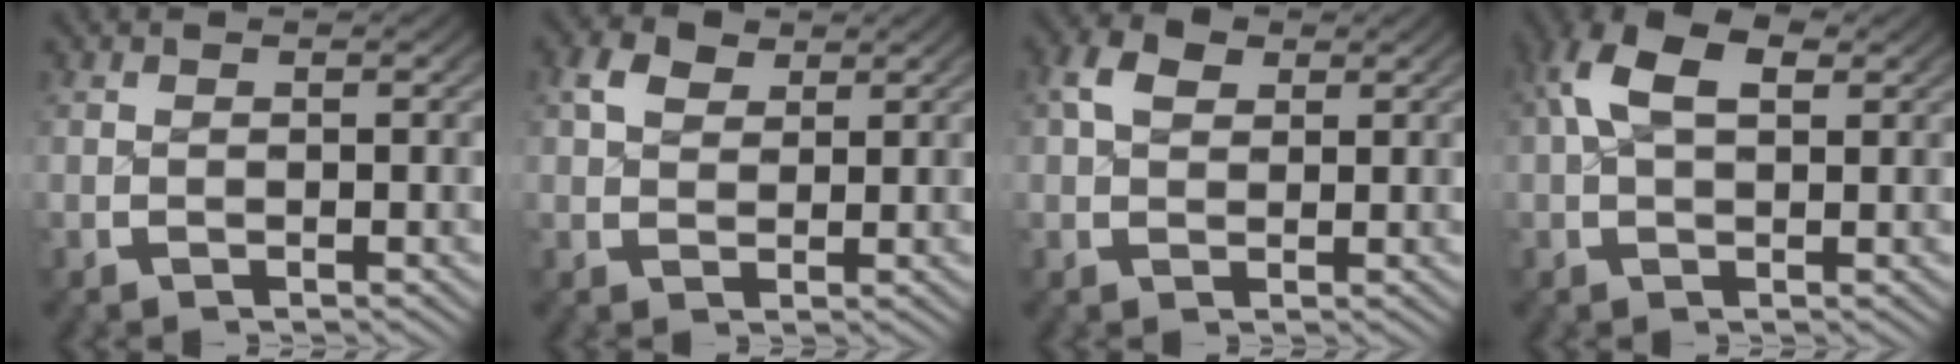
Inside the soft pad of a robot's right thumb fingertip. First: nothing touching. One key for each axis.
{"total": 3.3, "fx": 2.2, "fy": 1.8, "fz": 1.6, "tx": -0.023, "ty": 0.004, "tz": 0.038}
{"total": 3.3, "fx": 1.8, "fy": 1.9, "fz": 2.0, "tx": -0.035, "ty": 0.001, "tz": 0.033}
{"total": 5.1, "fx": 2.1, "fy": 2.6, "fz": 3.9, "tx": -0.076, "ty": 0.006, "tz": 0.037}